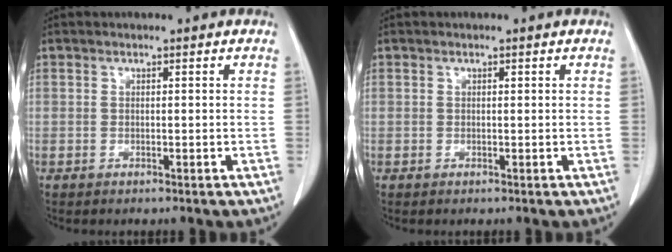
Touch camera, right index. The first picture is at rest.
{"total": 0.0}